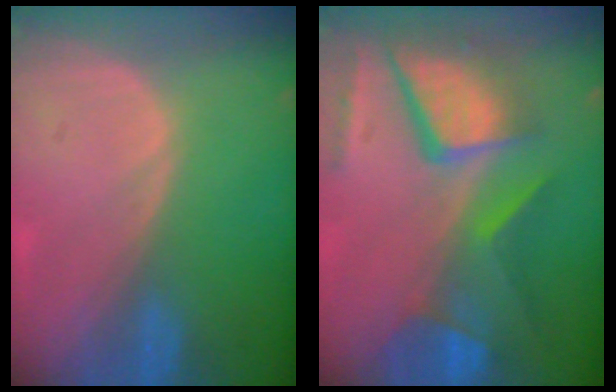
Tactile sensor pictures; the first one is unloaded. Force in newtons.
{"total": 12.0, "press": 9.8, "slide": 6.9}